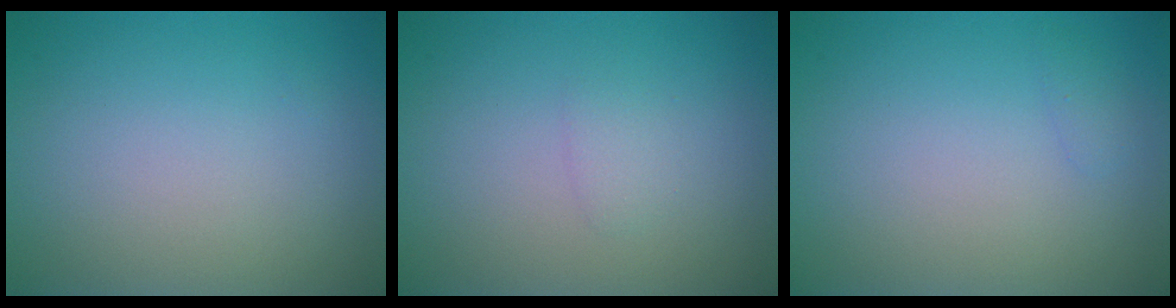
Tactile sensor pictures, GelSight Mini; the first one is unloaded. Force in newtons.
{"total": 0.9, "press": 0.9, "slide": 0.1}
{"total": 0.6, "press": 0.6, "slide": 0.0}